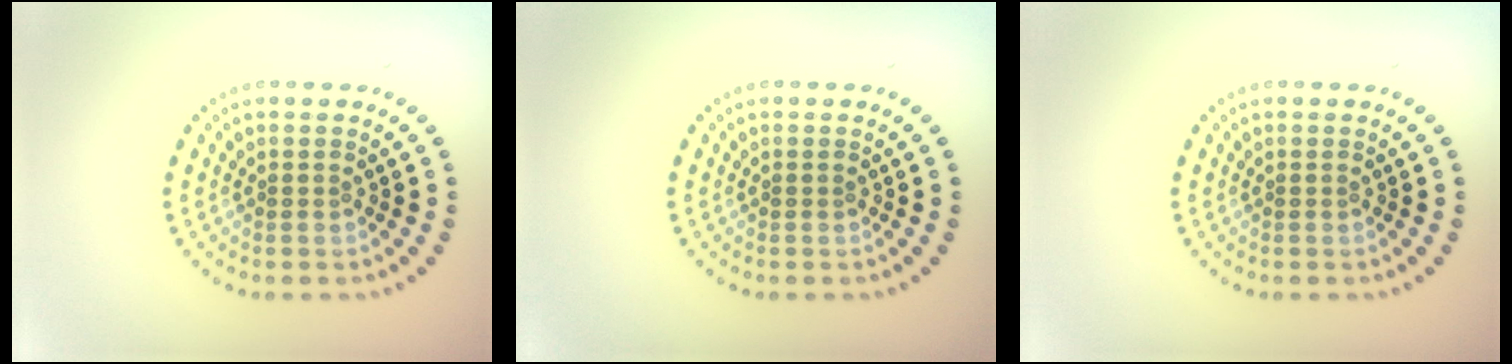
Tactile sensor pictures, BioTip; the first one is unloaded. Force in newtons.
{"total": 0.0}
{"total": 0.0}